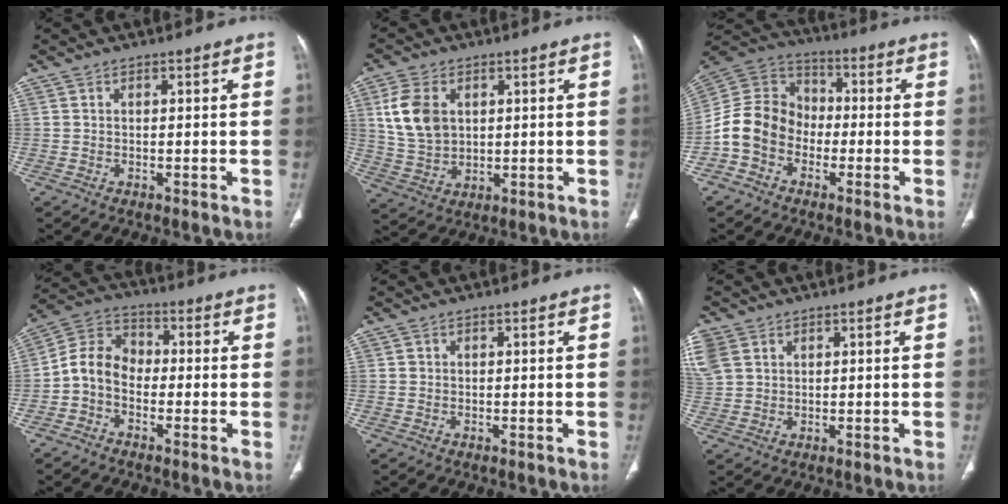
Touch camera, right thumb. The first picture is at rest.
{"total": 9.8, "force": [2.6, 6.9, 6.5], "torque": [-0.117, -0.007, 0.060]}
{"total": 12.0, "force": [-3.6, 10.0, 5.6], "torque": [-0.095, 0.048, -0.079]}
{"total": 7.9, "force": [-1.9, 6.1, 4.7], "torque": [-0.073, 0.035, -0.053]}
{"total": 0.6, "force": [0.2, 0.6, 0.0], "torque": [0.009, 0.005, 0.005]}
{"total": 10.0, "force": [4.1, 7.9, 4.6], "torque": [-0.140, 0.015, 0.091]}